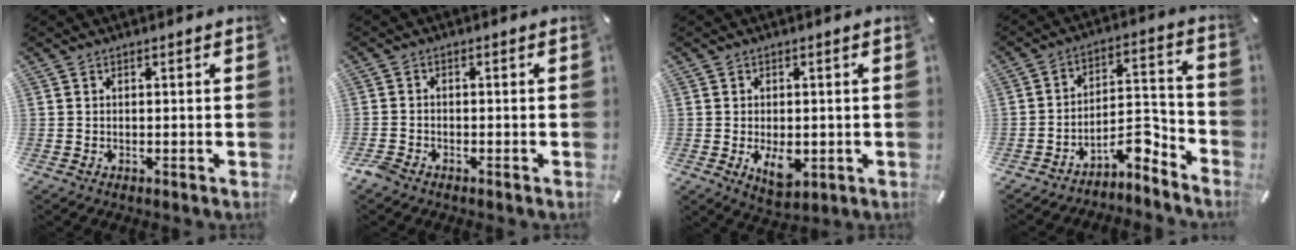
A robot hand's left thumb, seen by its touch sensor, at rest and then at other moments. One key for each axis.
{"total": 1.9, "fx": -1.6, "fy": 0.8, "fz": 0.6, "tx": -0.025, "ty": 0.002, "tz": -0.037}
{"total": 6.3, "fx": -1.3, "fy": 4.1, "fz": 4.6, "tx": -0.077, "ty": -0.003, "tz": -0.022}
{"total": 9.4, "fx": -7.5, "fy": 3.6, "fz": 4.5, "tx": -0.058, "ty": 0.038, "tz": -0.134}